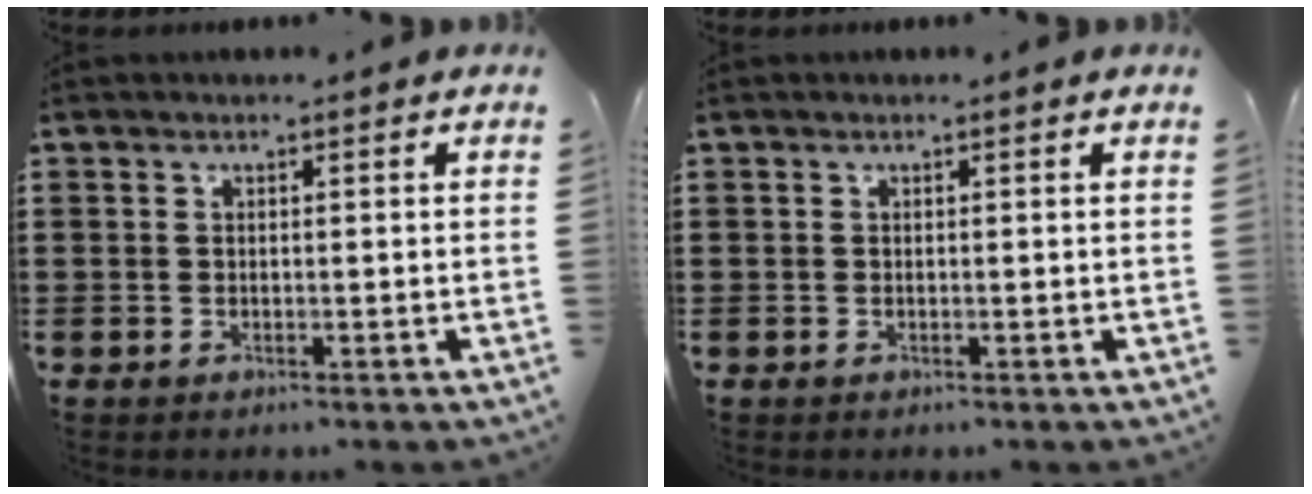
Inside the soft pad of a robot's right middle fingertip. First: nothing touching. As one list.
[{"total": 0.0}]